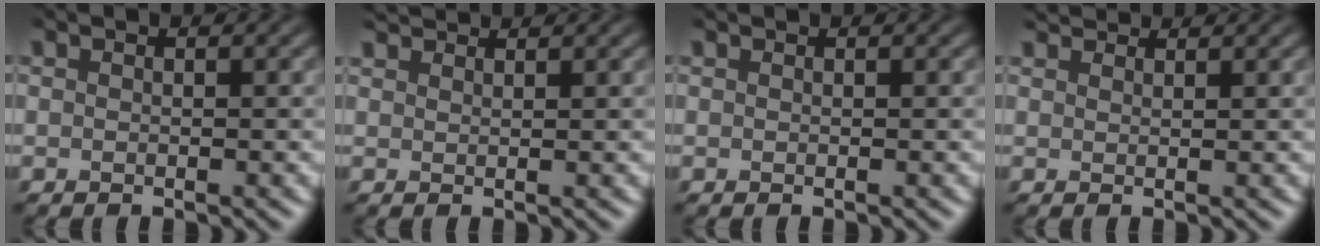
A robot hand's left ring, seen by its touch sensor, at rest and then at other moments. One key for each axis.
{"total": 2.9, "fx": 2.8, "fy": 0.3, "fz": 0.7, "tx": -0.012, "ty": 0.007, "tz": 0.036}
{"total": 0.0}
{"total": 3.2, "fx": 3.0, "fy": 0.6, "fz": 0.9, "tx": -0.020, "ty": 0.002, "tz": 0.043}